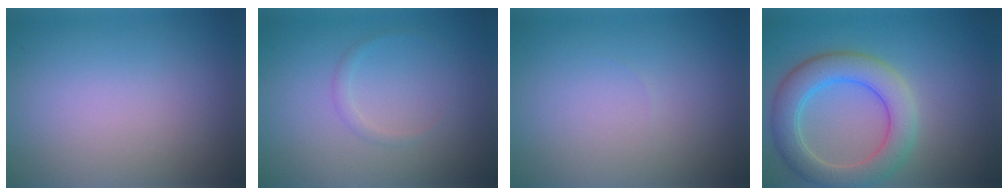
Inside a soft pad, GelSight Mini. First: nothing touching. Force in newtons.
{"total": 0.8, "press": 0.8, "slide": 0.0}
{"total": 0.0}
{"total": 6.0, "press": 6.0, "slide": 0.7}